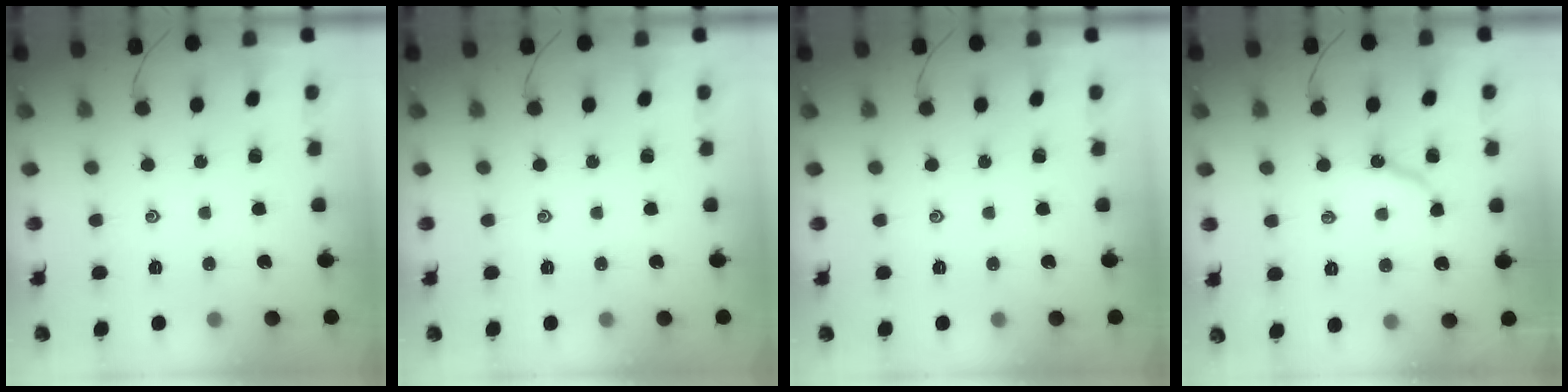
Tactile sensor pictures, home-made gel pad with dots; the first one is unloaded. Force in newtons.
{"total": 0.0}
{"total": 0.0}
{"total": 5.7, "press": 5.7, "slide": 0.5}